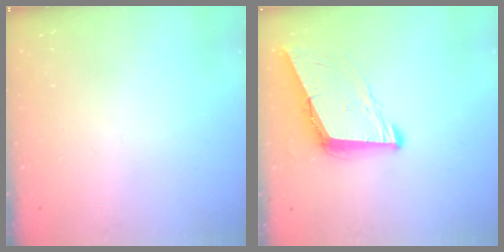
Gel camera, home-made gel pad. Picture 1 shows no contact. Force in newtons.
{"total": 8.9, "press": 8.1, "slide": 3.6}